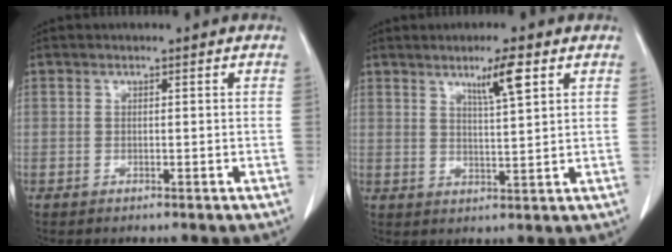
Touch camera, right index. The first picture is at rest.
{"total": 5.4, "force": [3.0, 0.1, 4.4], "torque": [-0.074, -0.002, 0.052]}